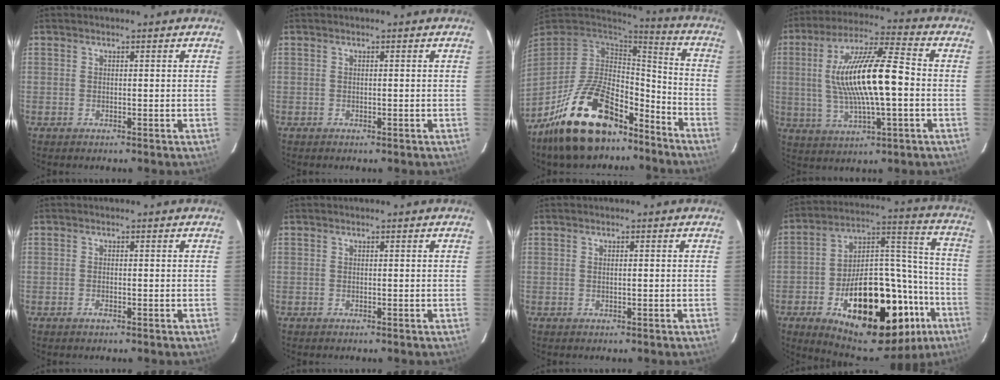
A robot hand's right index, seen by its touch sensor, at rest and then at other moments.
{"total": 0.0}
{"total": 23.0, "force": [-15.1, 10.7, 13.6], "torque": [-0.270, 0.004, -0.235]}
{"total": 16.8, "force": [-0.2, 3.6, 16.4], "torque": [-0.307, 0.010, -0.001]}
{"total": 1.0, "force": [-0.5, 0.4, 0.7], "torque": [-0.014, 0.000, -0.009]}
{"total": 0.0}
{"total": 0.6, "force": [0.0, 0.0, 0.6], "torque": [-0.014, 0.003, 0.000]}
{"total": 33.6, "force": [-15.8, 16.0, 25.0], "torque": [-0.374, 0.048, -0.217]}